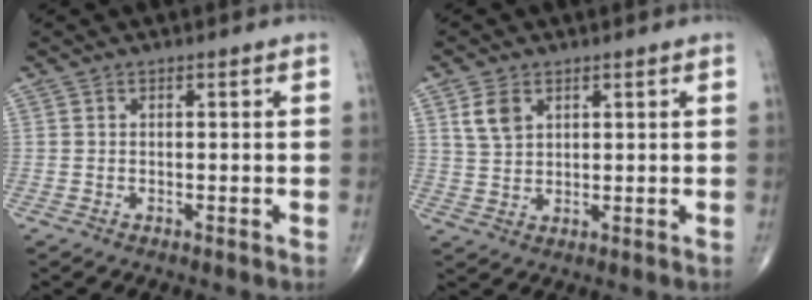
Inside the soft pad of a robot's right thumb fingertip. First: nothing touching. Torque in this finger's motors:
{"motor_torque": [-0.55, 0.54, 0.21, 0.00, 0.02]}